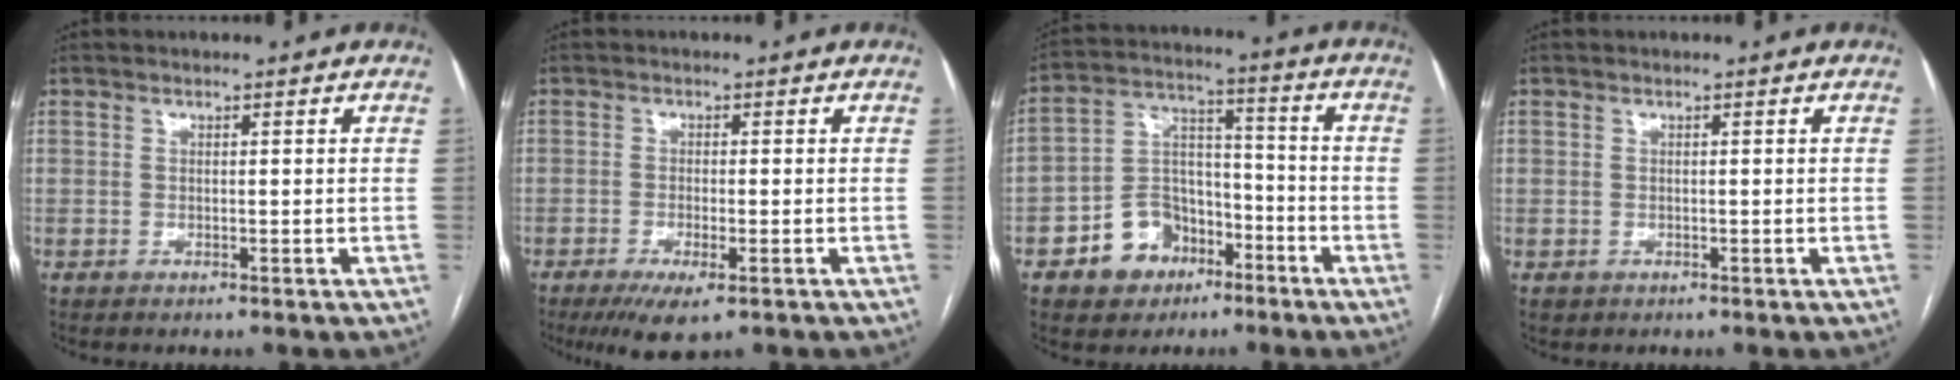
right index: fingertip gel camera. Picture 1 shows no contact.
{"total": 5.4, "force": [-3.1, 1.2, 4.2], "torque": [-0.075, -0.013, -0.049]}
{"total": 10.5, "force": [-5.5, 7.9, 4.1], "torque": [-0.081, 0.029, -0.090]}
{"total": 0.8, "force": [-0.3, 0.8, -0.1], "torque": [0.002, 0.005, -0.005]}